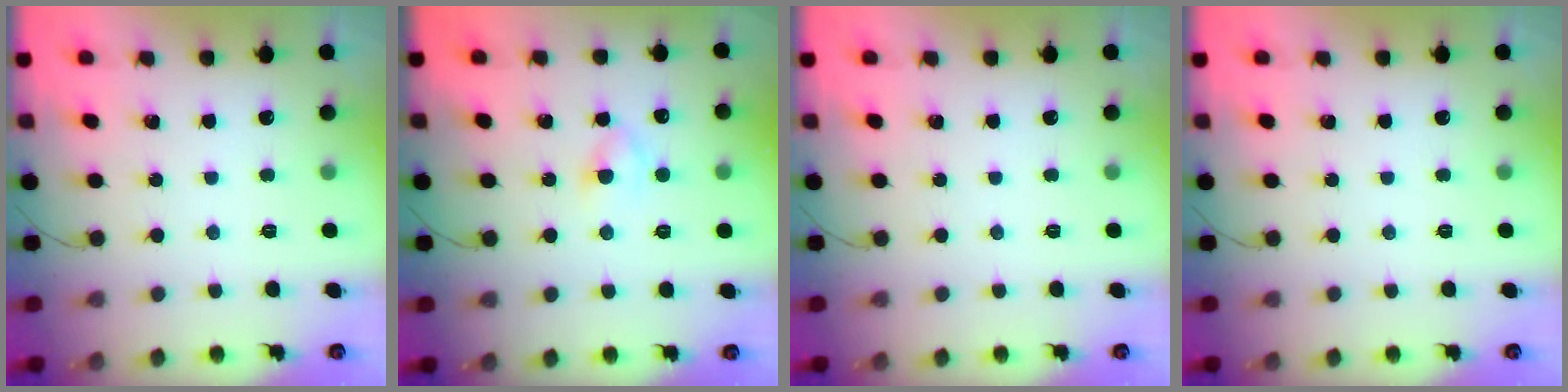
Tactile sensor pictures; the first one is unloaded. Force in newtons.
{"total": 2.9, "press": 2.7, "slide": 1.2}
{"total": 0.0}
{"total": 0.0}